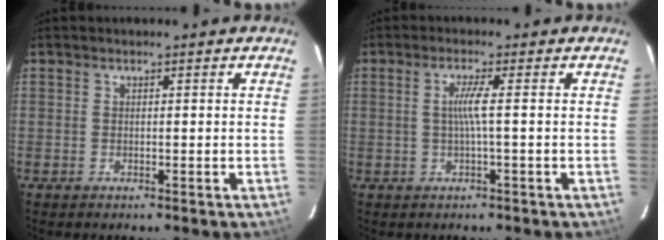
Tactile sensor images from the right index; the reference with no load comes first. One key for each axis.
{"total": 3.0, "fx": -0.3, "fy": -0.8, "fz": 2.9, "tx": -0.059, "ty": -0.002, "tz": -0.004}